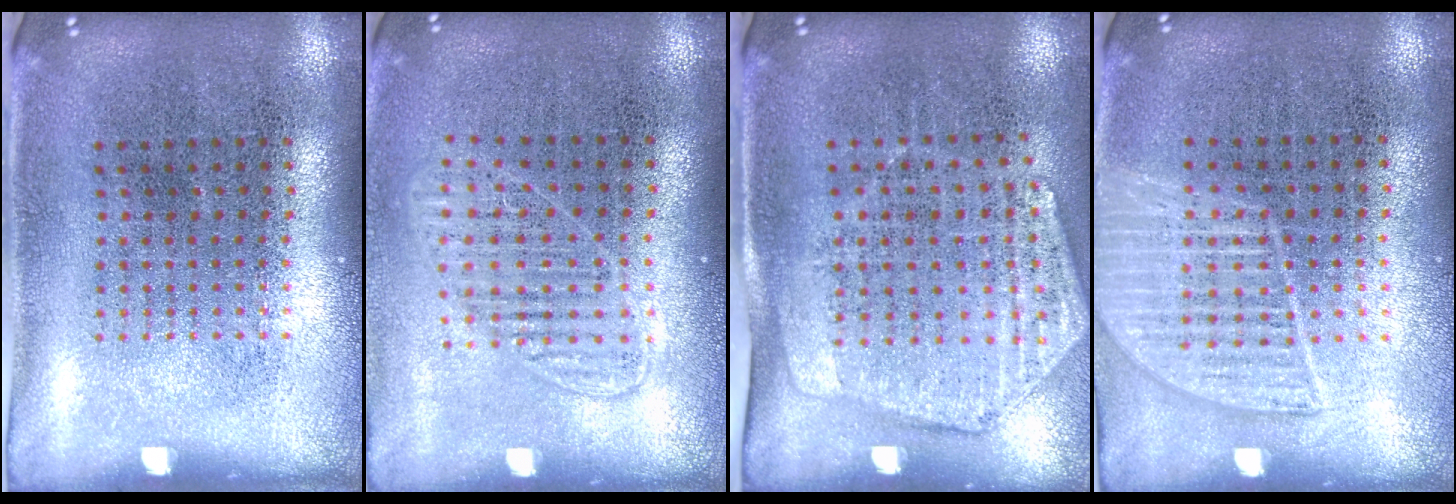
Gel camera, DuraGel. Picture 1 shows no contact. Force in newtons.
{"total": 1.4, "press": 1.2, "slide": 0.7}
{"total": 1.9, "press": 1.6, "slide": 1.1}
{"total": 1.4, "press": 1.3, "slide": 0.6}